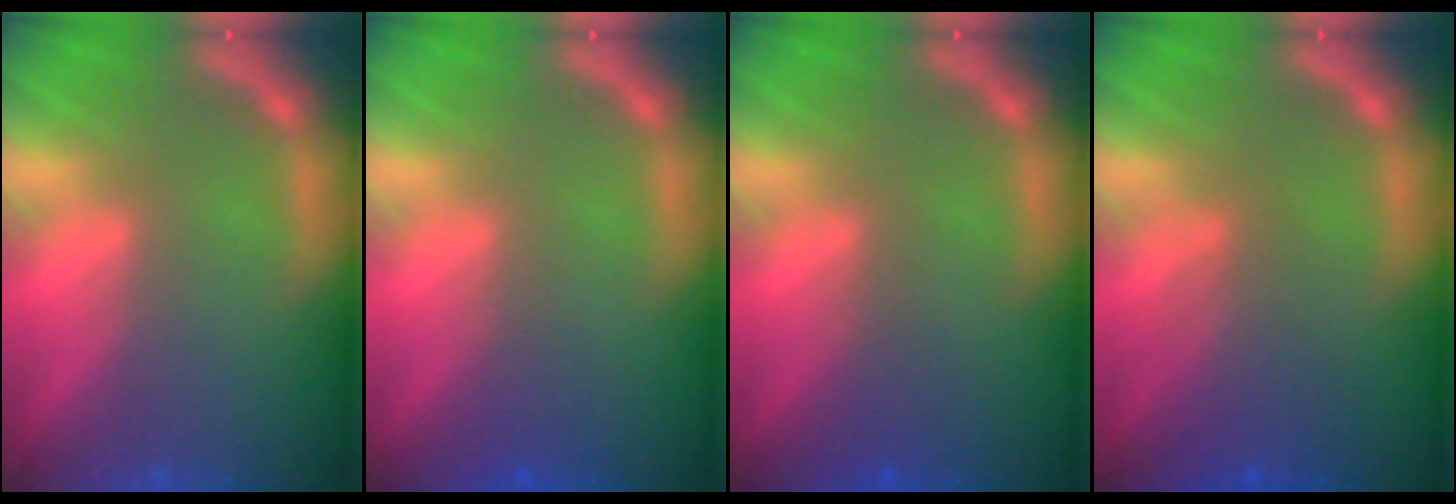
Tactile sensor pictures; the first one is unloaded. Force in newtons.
{"total": 1.5}
{"total": 1.5}
{"total": 3.6}